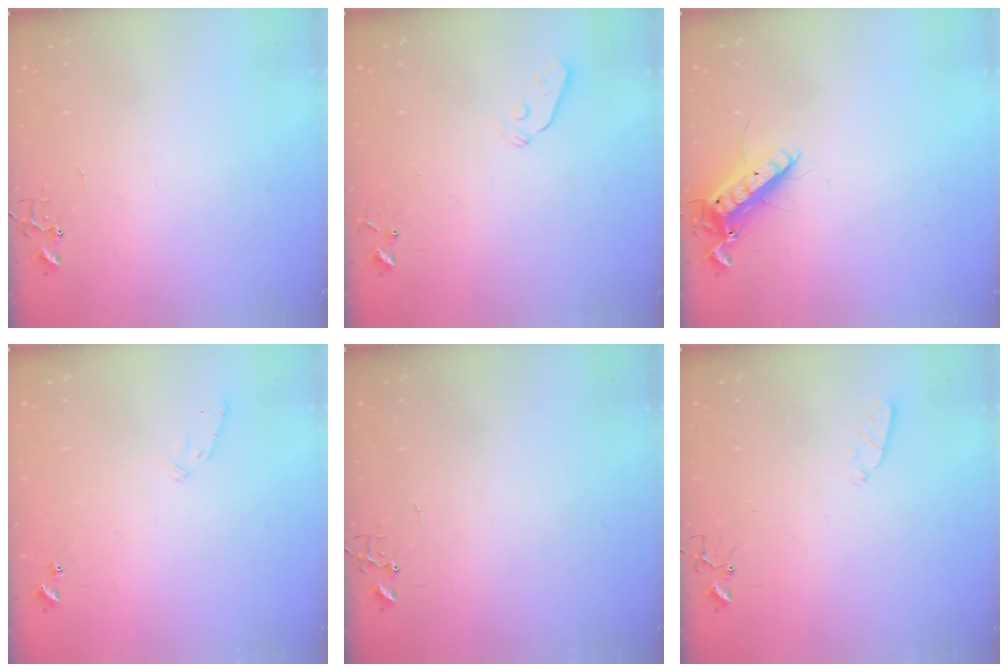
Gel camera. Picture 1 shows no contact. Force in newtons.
{"total": 4.1, "press": 4.0, "slide": 0.6}
{"total": 12.5, "press": 12.4, "slide": 1.6}
{"total": 6.7, "press": 6.7, "slide": 1.0}
{"total": 0.0}
{"total": 2.9, "press": 2.8, "slide": 0.5}